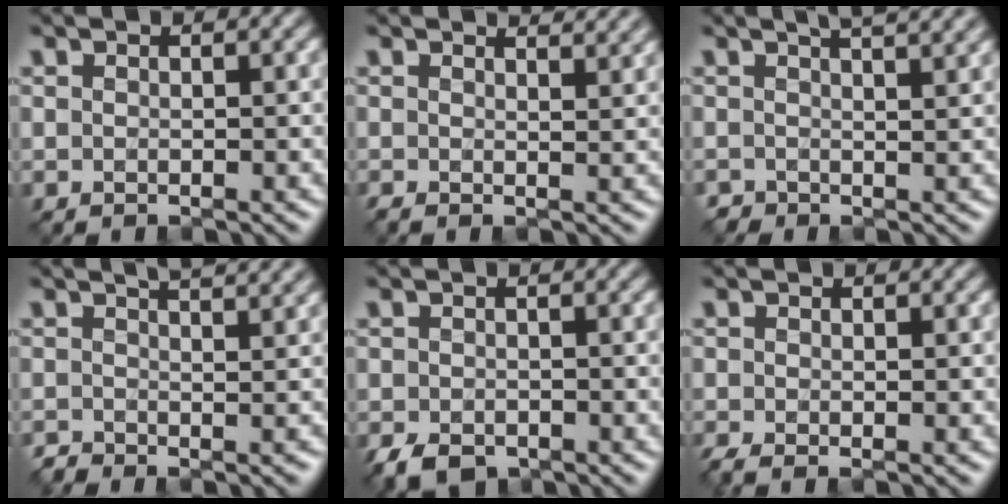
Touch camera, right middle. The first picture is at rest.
{"total": 2.0, "force": [1.6, 0.5, 1.2], "torque": [-0.008, 0.003, 0.017]}
{"total": 4.1, "force": [2.3, 1.8, 2.8], "torque": [-0.024, 0.025, 0.004]}
{"total": 2.9, "force": [0.5, 1.1, 2.6], "torque": [-0.020, 0.004, -0.008]}
{"total": 3.0, "force": [-2.0, 1.7, 1.4], "torque": [-0.024, -0.007, -0.041]}
{"total": 1.5, "force": [-1.1, 0.3, 1.0], "torque": [-0.022, -0.012, -0.029]}